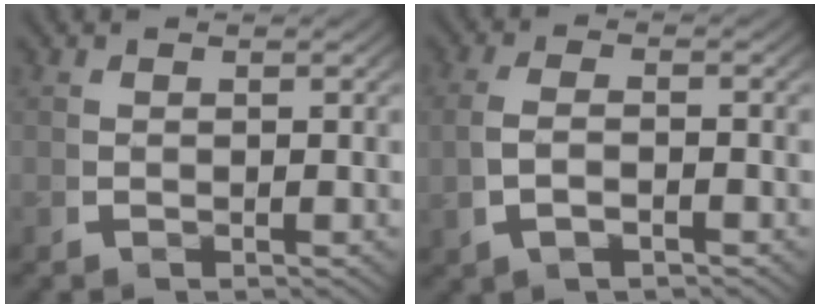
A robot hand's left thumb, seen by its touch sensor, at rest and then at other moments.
{"total": 2.7, "force": [-0.4, 1.3, 2.4], "torque": [-0.058, 0.000, -0.004]}